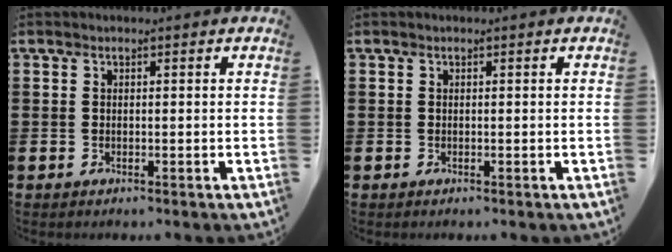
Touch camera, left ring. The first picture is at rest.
{"total": 0.0}